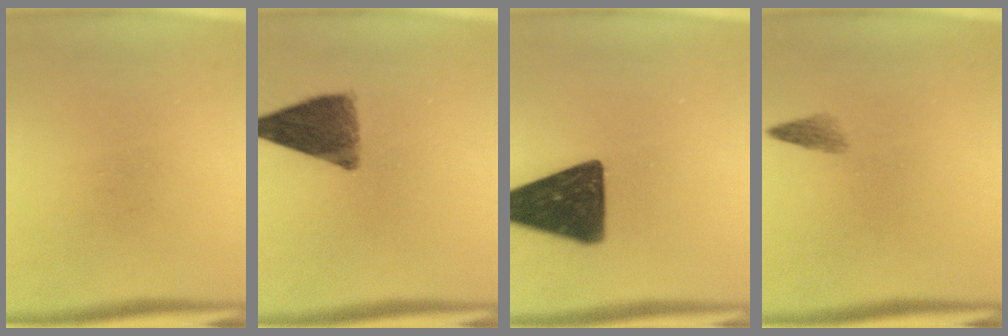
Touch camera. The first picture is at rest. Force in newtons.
{"total": 9.3}
{"total": 16.3}
{"total": 1.5}